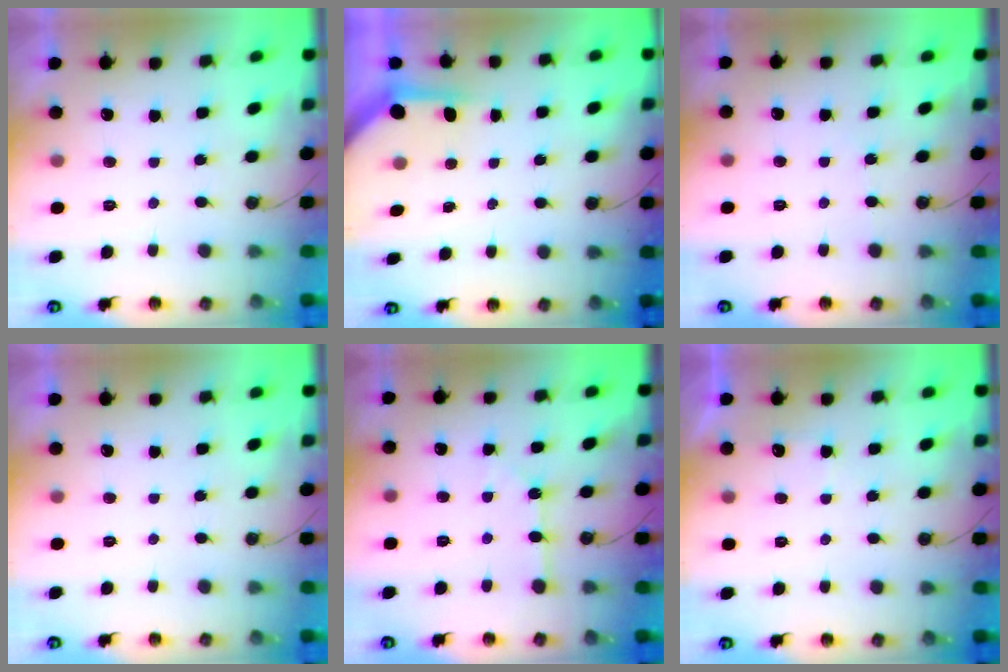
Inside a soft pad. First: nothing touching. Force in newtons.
{"total": 3.7, "press": 3.7, "slide": 0.4}
{"total": 2.3, "press": 2.3, "slide": 0.4}
{"total": 0.0}
{"total": 2.9, "press": 2.9, "slide": 0.5}
{"total": 6.3, "press": 6.3, "slide": 0.7}